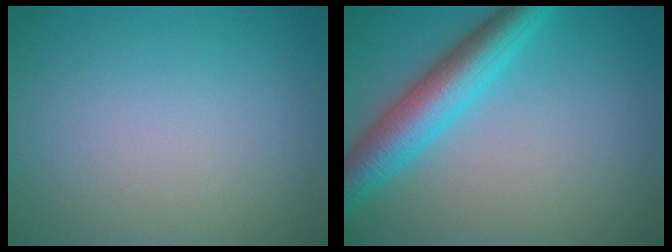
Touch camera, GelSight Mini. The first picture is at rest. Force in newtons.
{"total": 6.0, "press": 6.0, "slide": 0.1}